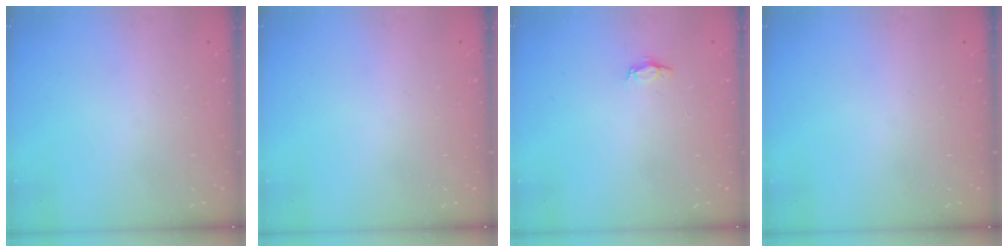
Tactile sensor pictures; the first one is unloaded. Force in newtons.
{"total": 0.0}
{"total": 2.8, "press": 2.8, "slide": 0.4}
{"total": 0.0}